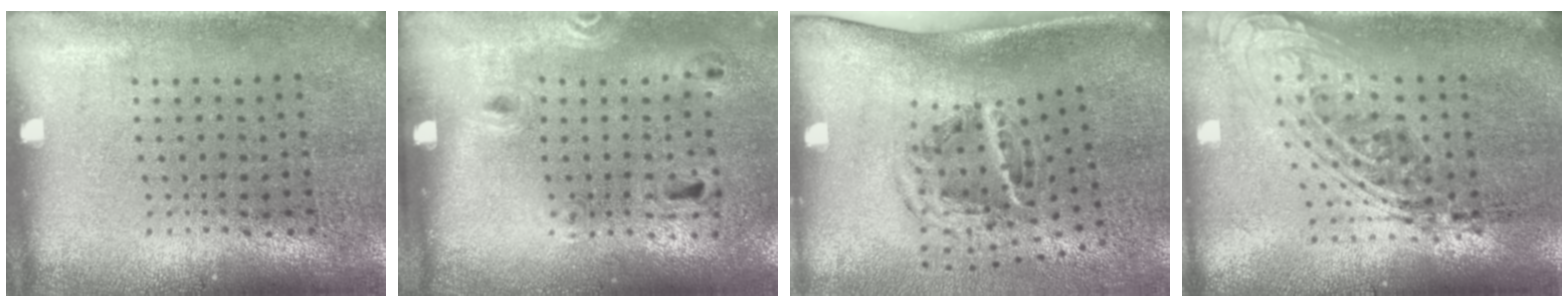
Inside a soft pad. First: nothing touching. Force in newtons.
{"total": 1.3, "press": 0.8, "slide": 1.1}
{"total": 2.2, "press": 1.2, "slide": 1.8}
{"total": 2.1, "press": 1.6, "slide": 1.5}